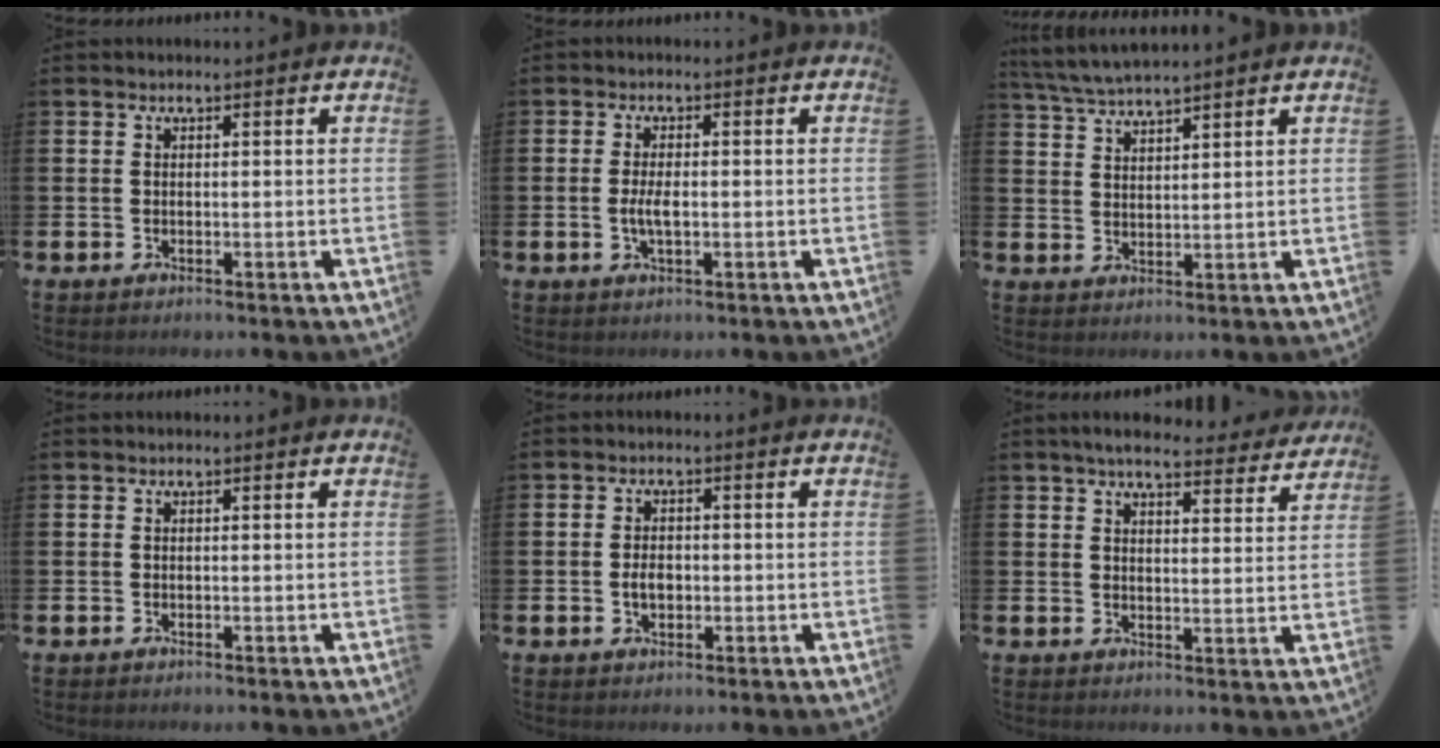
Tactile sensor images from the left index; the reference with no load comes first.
{"total": 2.8, "force": [-0.3, 1.1, 2.6], "torque": [-0.044, -0.002, -0.007]}
{"total": 3.9, "force": [3.9, -0.2, 0.7], "torque": [-0.035, -0.016, 0.070]}
{"total": 0.0}
{"total": 2.5, "force": [-0.4, 1.7, 1.8], "torque": [-0.015, -0.002, -0.013]}
{"total": 5.2, "force": [4.9, 0.7, 1.6], "torque": [-0.037, -0.027, 0.084]}